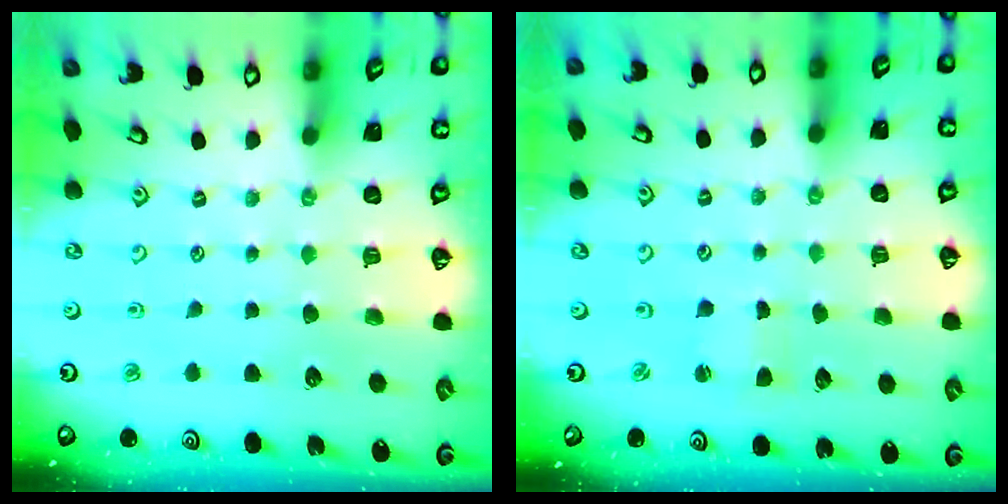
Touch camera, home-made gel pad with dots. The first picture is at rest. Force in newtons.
{"total": 1.3, "press": 1.3, "slide": 0.1}